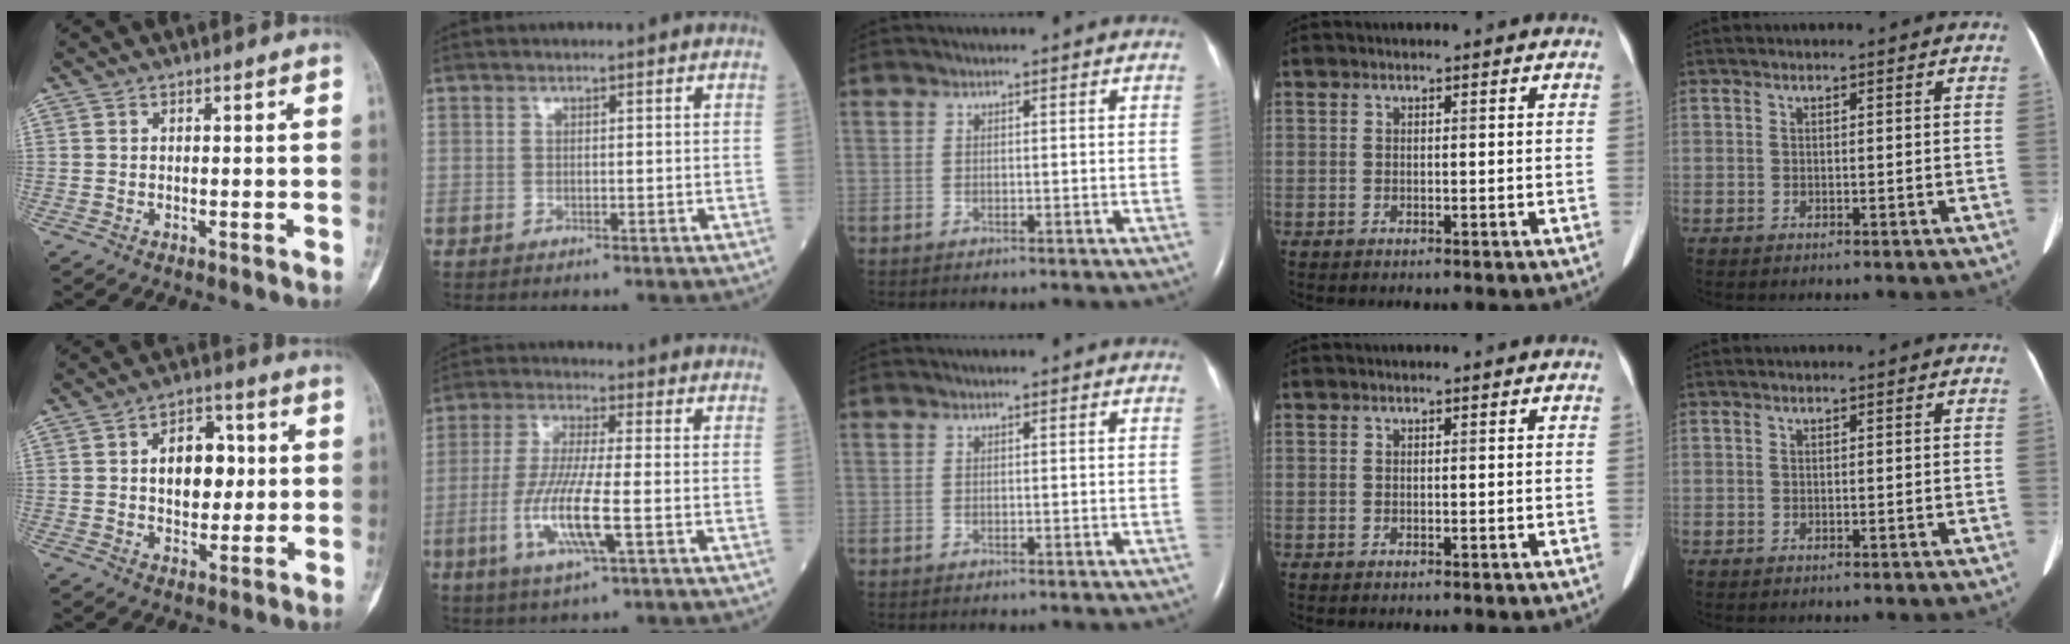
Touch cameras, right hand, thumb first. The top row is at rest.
{"thumb": {"total": 10.3, "force": [1.4, 6.7, 7.7], "torque": [-0.079, 0.005, 0.022]}, "index": {"total": 10.2, "force": [-2.9, 0.6, 9.8], "torque": [-0.202, -0.014, -0.058]}}